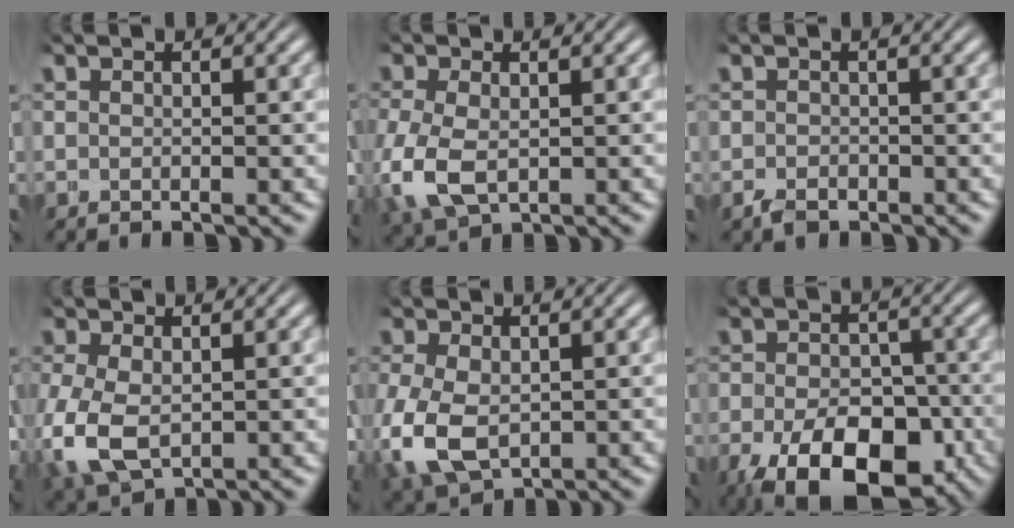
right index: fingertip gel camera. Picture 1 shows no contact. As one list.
[{"total": 4.2, "force": [-1.2, 3.3, 2.4], "torque": [-0.097, -0.036, 0.010]}, {"total": 1.5, "force": [-1.3, 0.1, -0.9], "torque": [0.006, -0.014, -0.007]}, {"total": 5.0, "force": [-1.3, 4.0, 2.7], "torque": [-0.106, -0.041, 0.012]}, {"total": 5.6, "force": [-1.5, 4.6, 2.9], "torque": [-0.111, -0.047, 0.010]}, {"total": 10.6, "force": [-6.9, 5.8, 5.5], "torque": [-0.095, -0.054, -0.077]}]